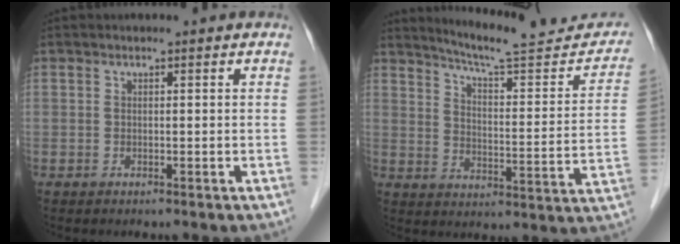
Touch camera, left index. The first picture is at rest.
{"total": 18.3, "force": [16.9, 2.2, 6.7], "torque": [-0.088, -0.042, 0.220]}